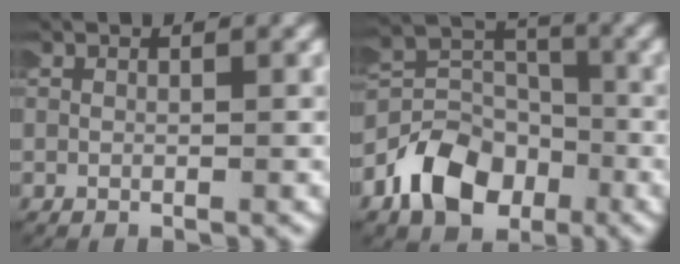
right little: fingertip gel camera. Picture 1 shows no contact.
{"total": 7.3, "force": [-2.3, 5.6, 4.1], "torque": [-0.070, -0.012, -0.045]}